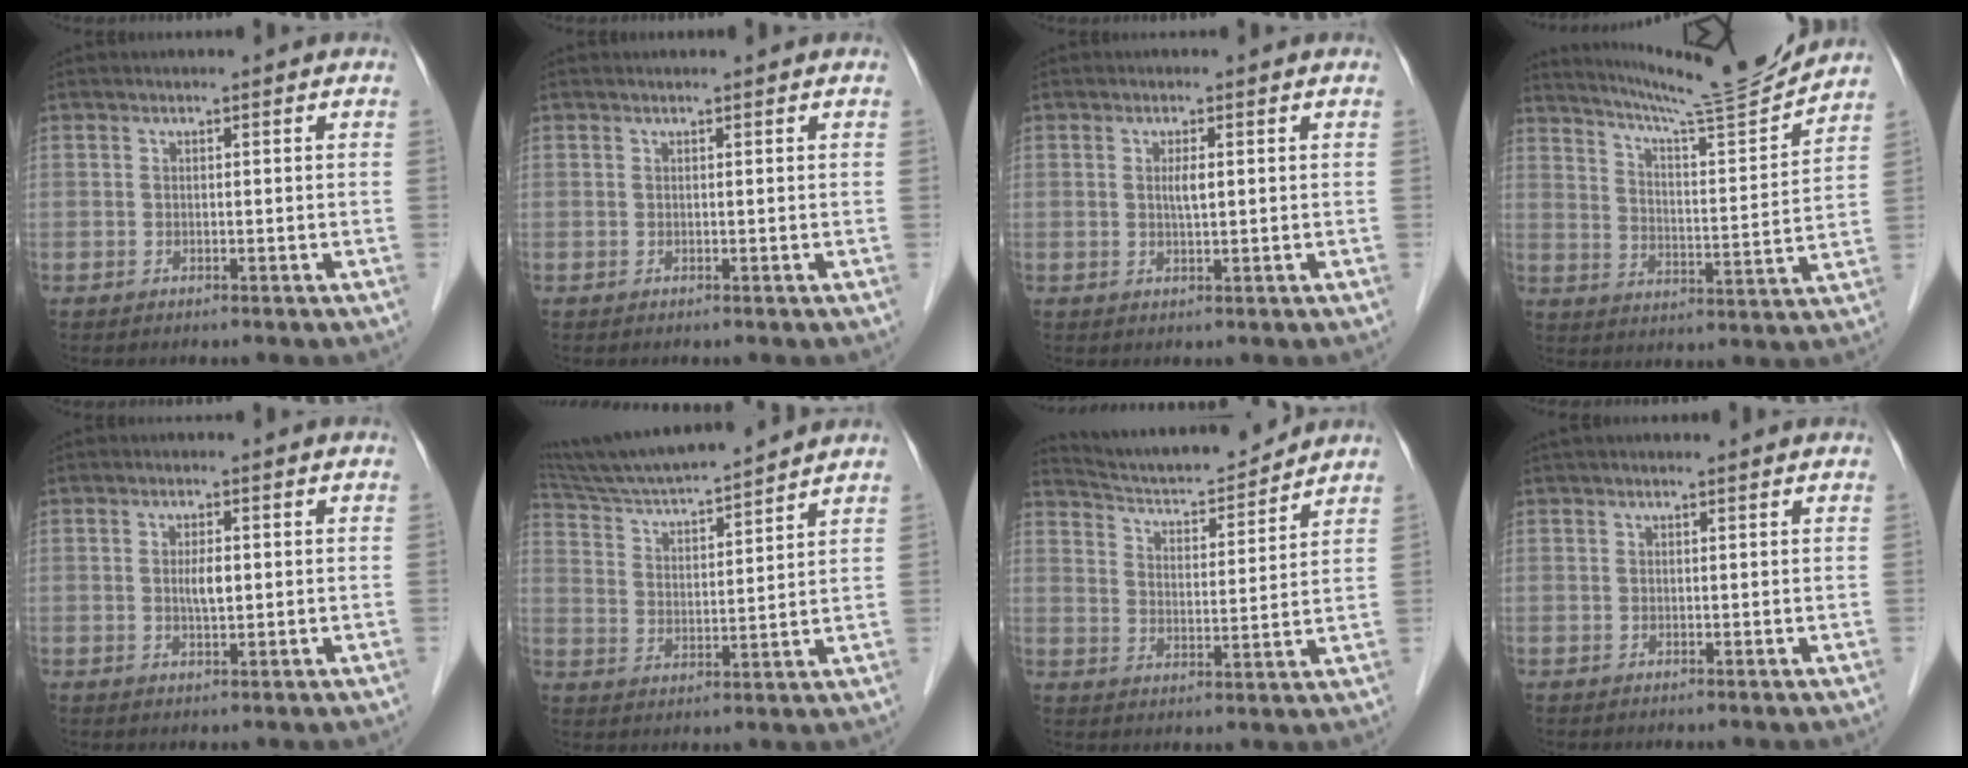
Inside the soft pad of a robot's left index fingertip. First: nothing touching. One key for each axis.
{"total": 0.8, "fx": 0.7, "fy": -0.1, "fz": 0.3, "tx": -0.007, "ty": 0.006, "tz": 0.014}
{"total": 1.8, "fx": 0.4, "fy": 0.2, "fz": 1.7, "tx": -0.035, "ty": 0.000, "tz": 0.007}
{"total": 14.8, "fx": 14.1, "fy": -1.4, "fz": 4.4, "tx": -0.079, "ty": -0.033, "tz": 0.212}
{"total": 2.5, "fx": 0.3, "fy": 0.7, "fz": 2.4, "tx": -0.044, "ty": -0.001, "tz": 0.006}
{"total": 16.2, "fx": 14.9, "fy": 0.2, "fz": 6.4, "tx": -0.120, "ty": 0.014, "tz": 0.245}
{"total": 13.8, "fx": 13.1, "fy": 1.4, "fz": 3.9, "tx": -0.068, "ty": 0.002, "tz": 0.207}
{"total": 4.7, "fx": 4.3, "fy": 0.4, "fz": 1.9, "tx": -0.025, "ty": 0.035, "tz": 0.053}